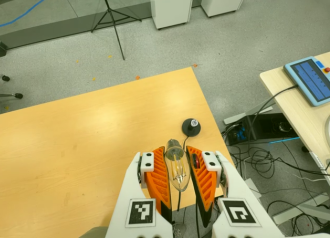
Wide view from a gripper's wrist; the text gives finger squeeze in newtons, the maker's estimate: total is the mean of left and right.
{"total": 21.2, "left": 22.7, "right": 19.6}